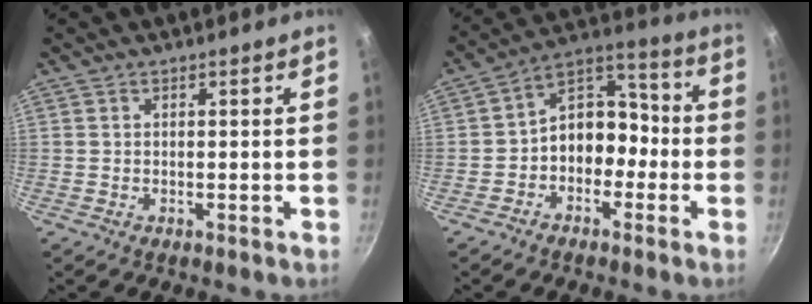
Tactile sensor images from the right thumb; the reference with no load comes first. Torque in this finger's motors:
{"motor_torque": [0.00, 0.30, 0.14, 0.07, 0.22]}